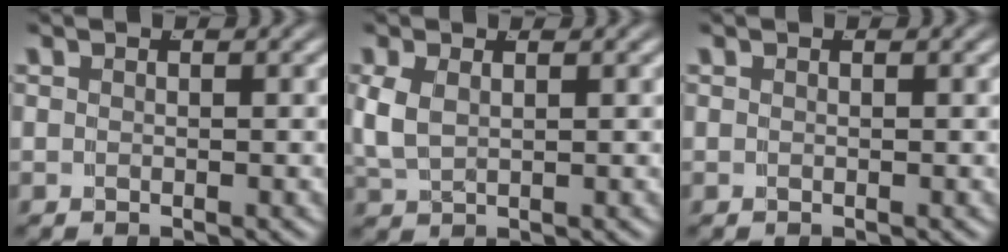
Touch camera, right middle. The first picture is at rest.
{"total": 2.9, "force": [0.6, 2.2, 1.8], "torque": [-0.049, -0.007, 0.021]}
{"total": 0.0}